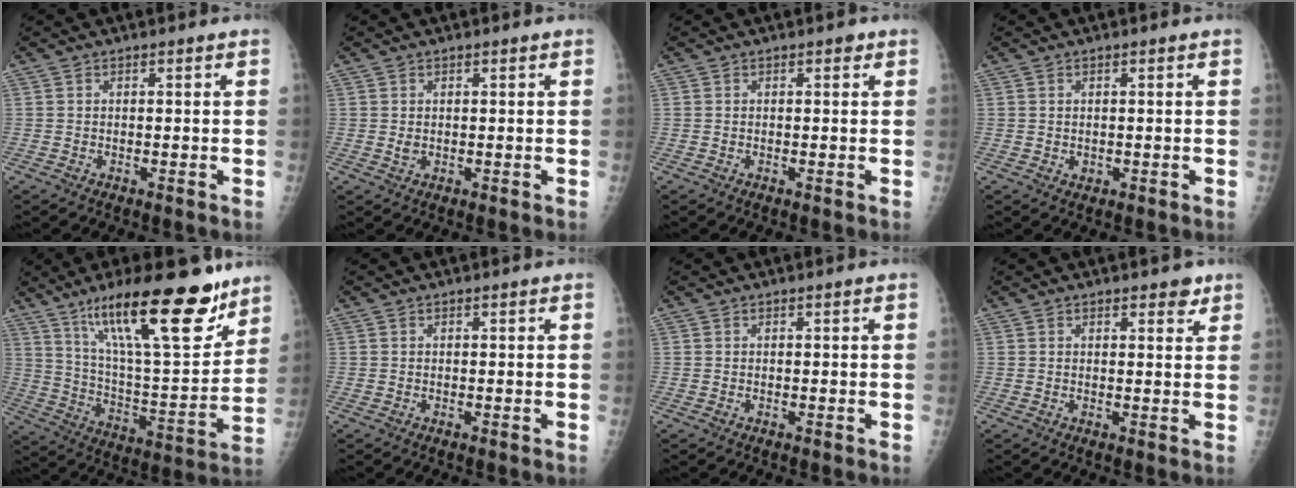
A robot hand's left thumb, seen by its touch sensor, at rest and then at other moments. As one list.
[{"total": 1.2, "force": [0.3, 0.8, 0.8], "torque": [-0.010, -0.003, 0.008]}, {"total": 0.7, "force": [0.4, 0.5, 0.4], "torque": [0.002, 0.000, 0.001]}, {"total": 0.9, "force": [0.1, 0.8, 0.5], "torque": [-0.006, -0.001, 0.005]}, {"total": 25.6, "force": [16.3, 6.8, 18.5], "torque": [-0.270, -0.068, 0.272]}, {"total": 0.0}, {"total": 0.0}, {"total": 2.7, "force": [1.9, 1.3, 1.5], "torque": [-0.002, -0.009, 0.022]}]